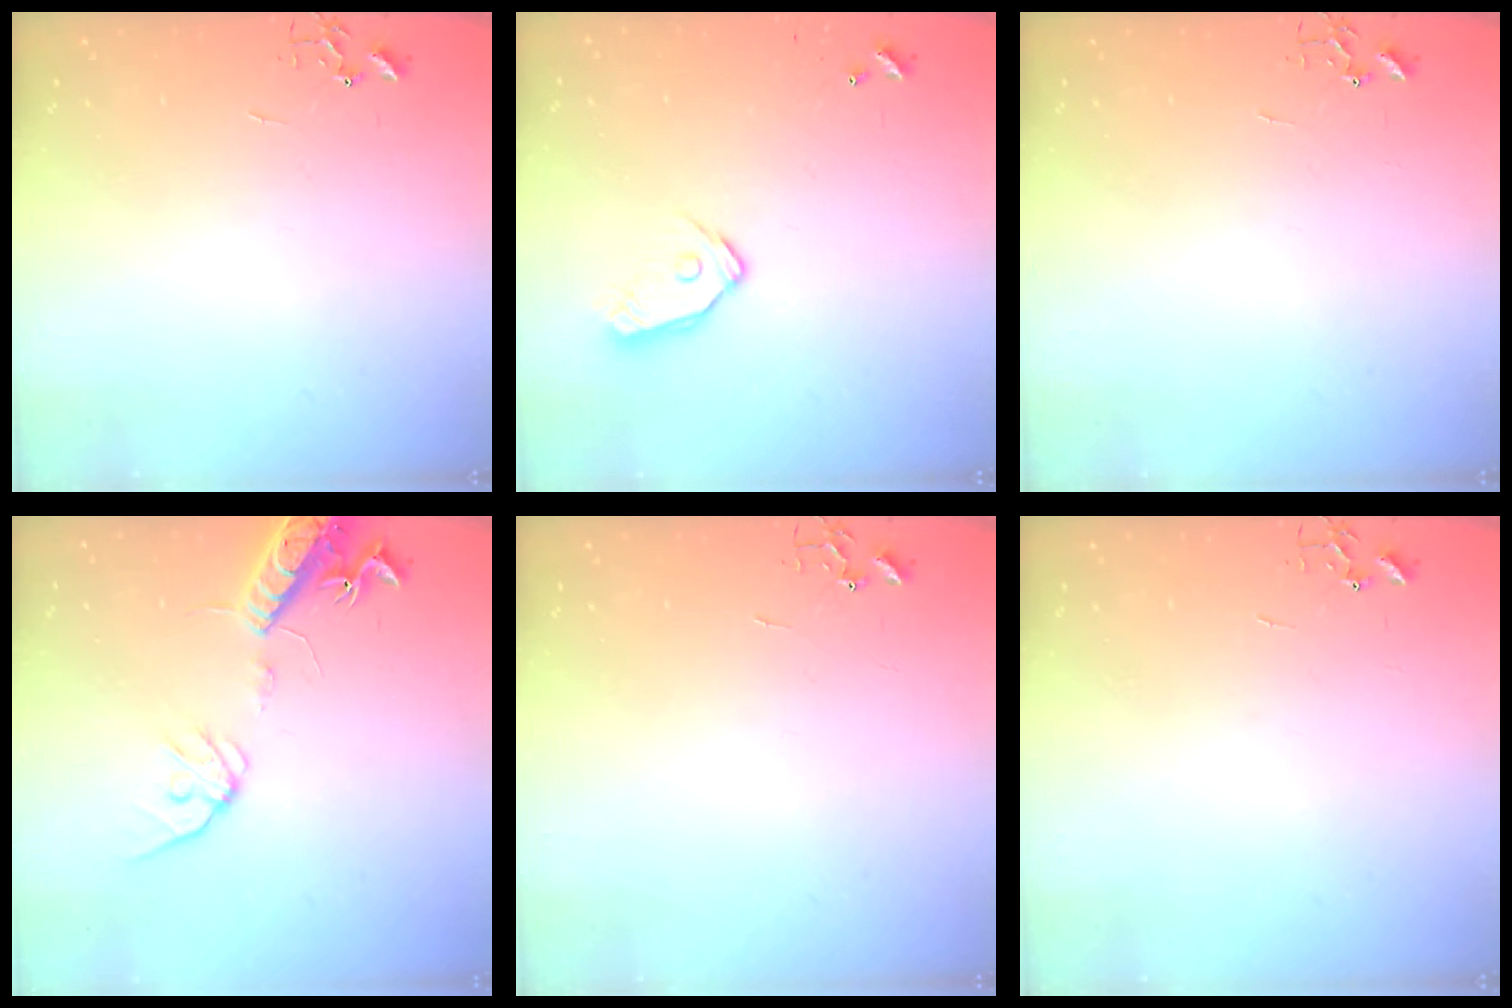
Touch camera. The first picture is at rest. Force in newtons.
{"total": 9.8, "press": 9.8, "slide": 0.9}
{"total": 0.0}
{"total": 16.4, "press": 16.1, "slide": 3.0}
{"total": 0.0}
{"total": 0.0}